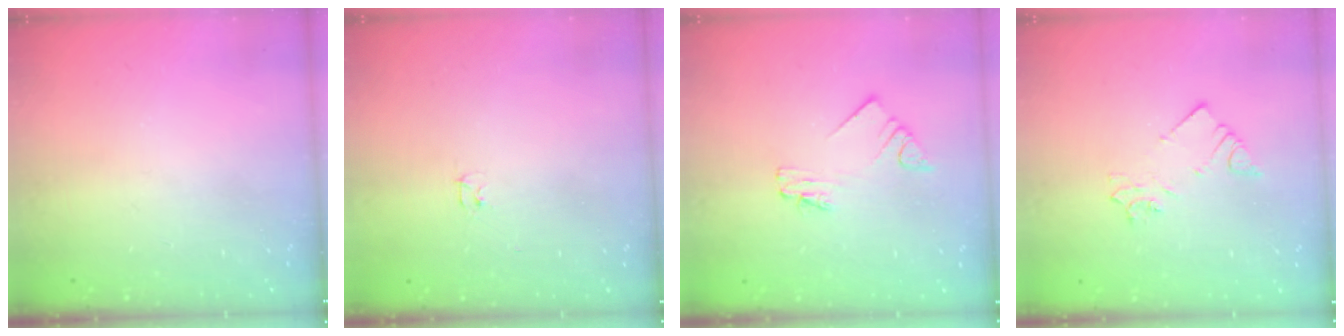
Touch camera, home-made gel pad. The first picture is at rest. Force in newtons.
{"total": 2.4, "press": 2.3, "slide": 0.4}
{"total": 2.0, "press": 2.0, "slide": 0.3}
{"total": 3.3, "press": 3.3, "slide": 0.3}